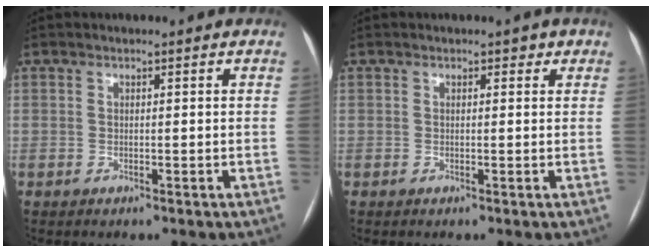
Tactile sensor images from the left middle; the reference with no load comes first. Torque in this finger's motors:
{"motor_torque": [0.19, -0.19, -0.01, 0.00]}